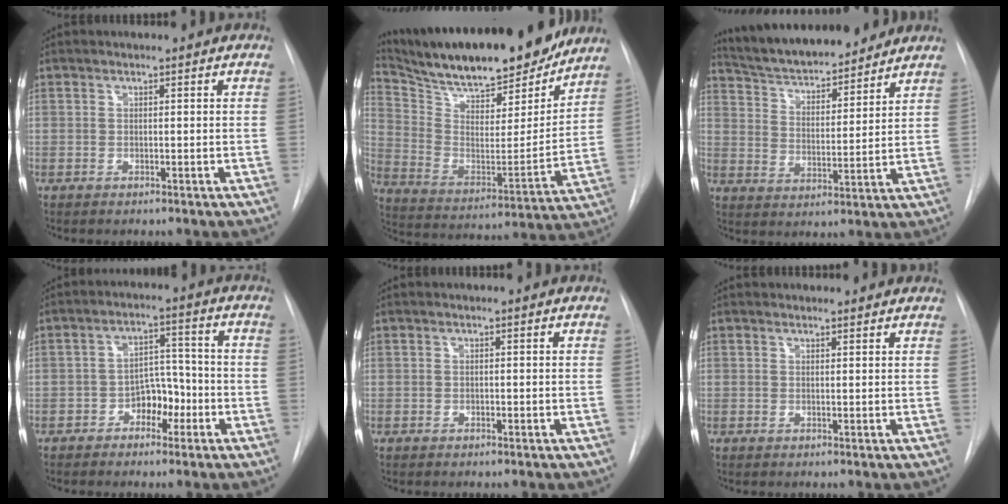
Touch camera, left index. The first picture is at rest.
{"total": 25.9, "force": [22.4, 5.5, 11.9], "torque": [-0.213, -0.014, 0.341]}
{"total": 16.3, "force": [14.9, 3.2, 6.0], "torque": [-0.099, 0.011, 0.240]}
{"total": 5.3, "force": [-2.7, 3.2, 3.3], "torque": [-0.044, 0.019, -0.045]}
{"total": 0.0}
{"total": 2.2, "force": [2.2, 0.5, 0.1], "torque": [-0.006, 0.011, 0.025]}